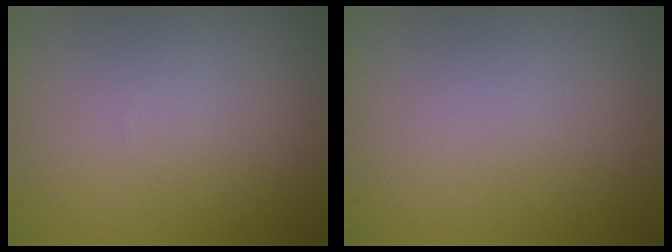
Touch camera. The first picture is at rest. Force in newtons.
{"total": 0.0}